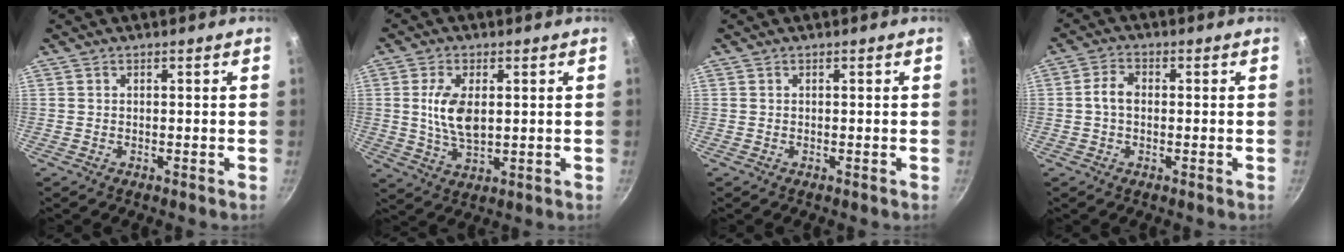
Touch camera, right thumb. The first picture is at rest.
{"total": 8.4, "force": [1.1, 4.5, 7.0], "torque": [-0.131, -0.008, 0.024]}
{"total": 0.0}
{"total": 3.8, "force": [-0.1, 2.7, 2.7], "torque": [-0.048, 0.014, -0.009]}